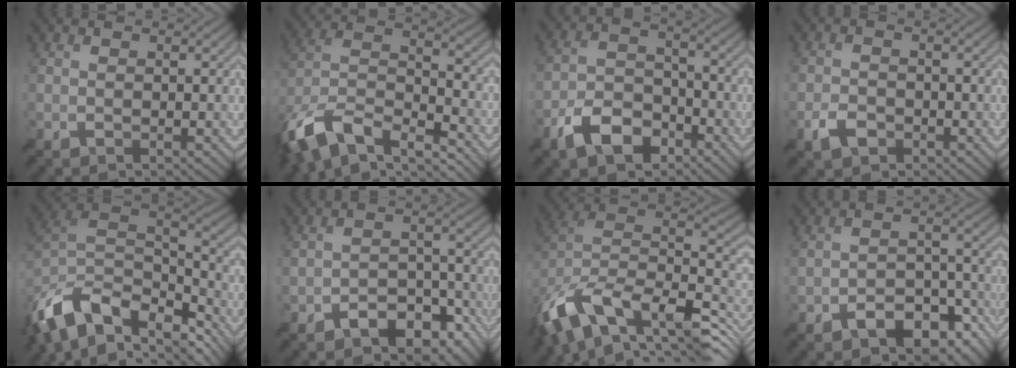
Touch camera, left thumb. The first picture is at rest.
{"total": 15.3, "force": [-10.6, 6.7, 8.8], "torque": [-0.218, -0.017, -0.181]}
{"total": 7.7, "force": [-5.2, 3.8, 4.2], "torque": [-0.078, -0.001, -0.113]}
{"total": 2.9, "force": [-1.9, 1.6, 1.5], "torque": [-0.027, -0.003, -0.040]}
{"total": 15.7, "force": [-9.1, 8.3, 9.7], "torque": [-0.244, -0.022, -0.138]}
{"total": 8.3, "force": [-5.5, 4.1, 4.6], "torque": [-0.064, -0.001, -0.096]}
{"total": 16.5, "force": [-8.0, 9.7, 10.7], "torque": [-0.228, -0.042, -0.121]}
{"total": 9.1, "force": [-5.8, 4.4, 5.4], "torque": [-0.076, -0.003, -0.099]}